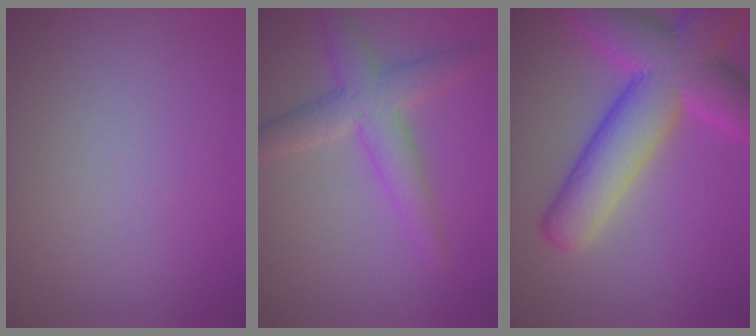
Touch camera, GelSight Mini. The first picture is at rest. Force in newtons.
{"total": 4.7, "press": 4.7, "slide": 0.1}
{"total": 11.1, "press": 11.1, "slide": 0.5}